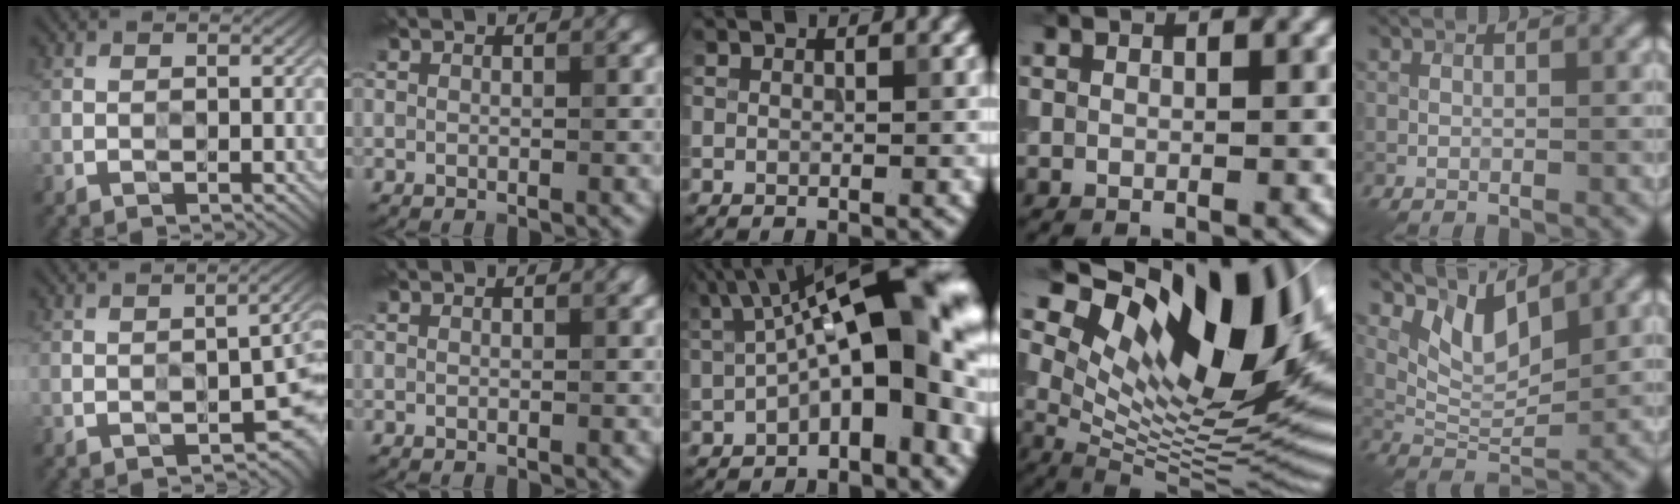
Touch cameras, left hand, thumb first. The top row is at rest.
{"thumb": {"total": 5.7, "force": [-2.9, 2.2, 4.4], "torque": [-0.047, -0.005, -0.037]}, "middle": {"total": 13.1, "force": [1.2, 4.4, 12.2], "torque": [-0.164, 0.033, 0.011]}, "ring": {"total": 17.6, "force": [7.1, 7.9, 14.0], "torque": [-0.220, 0.002, 0.132]}, "little": {"total": 4.7, "force": [2.9, 2.0, 3.1], "torque": [-0.066, -0.010, 0.056]}}